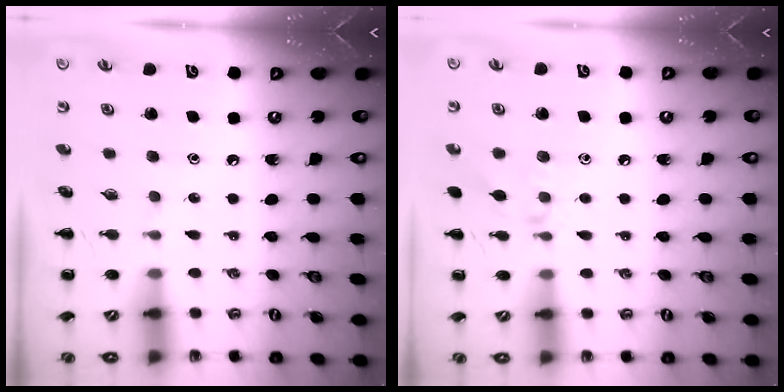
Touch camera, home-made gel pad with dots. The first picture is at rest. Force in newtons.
{"total": 7.2, "press": 7.1, "slide": 1.5}